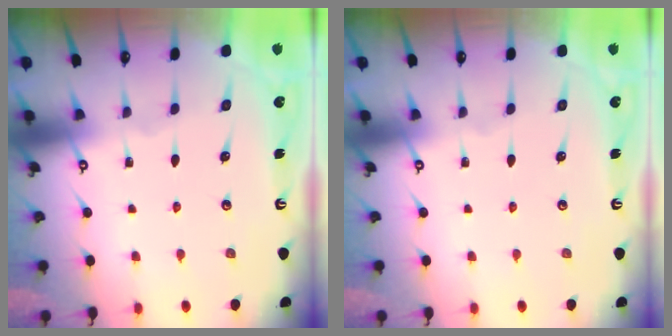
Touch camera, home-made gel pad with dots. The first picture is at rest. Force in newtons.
{"total": 0.0}